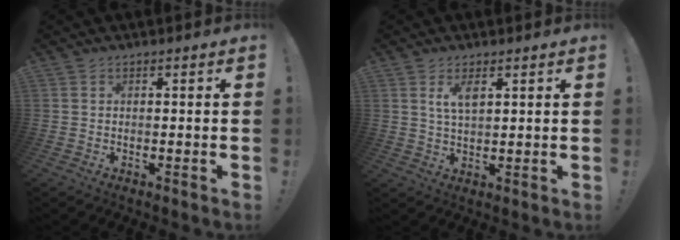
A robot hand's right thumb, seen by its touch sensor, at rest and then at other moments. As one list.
[{"total": 4.8, "force": [2.4, 2.2, 3.6], "torque": [-0.061, -0.008, 0.041]}]